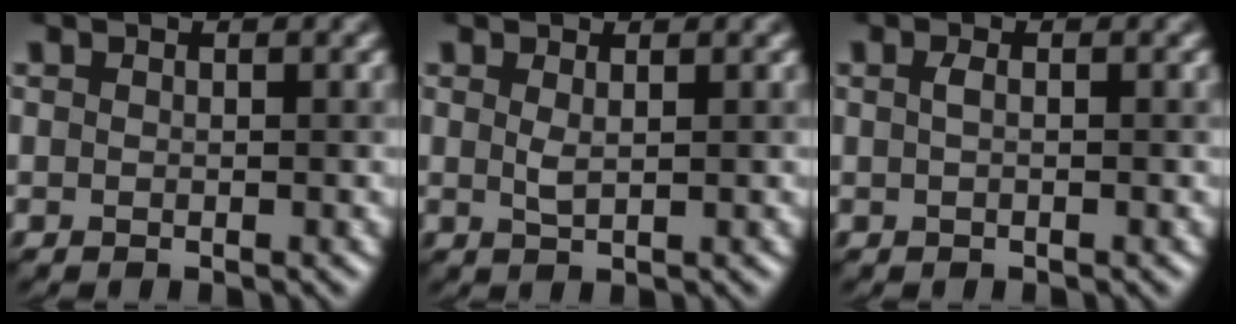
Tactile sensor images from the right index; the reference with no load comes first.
{"total": 0.9, "force": [0.4, 0.2, 0.7], "torque": [-0.017, 0.004, 0.011]}
{"total": 0.6, "force": [0.1, 0.1, 0.6], "torque": [-0.013, 0.009, 0.004]}